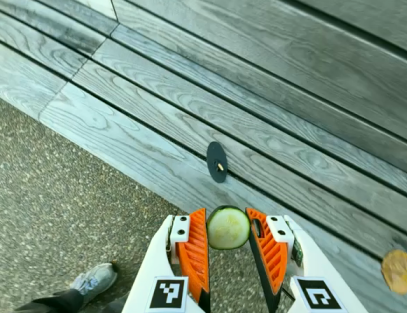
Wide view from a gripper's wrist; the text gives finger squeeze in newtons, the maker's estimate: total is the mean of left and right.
{"total": 7.5, "left": 7.5, "right": 7.4}